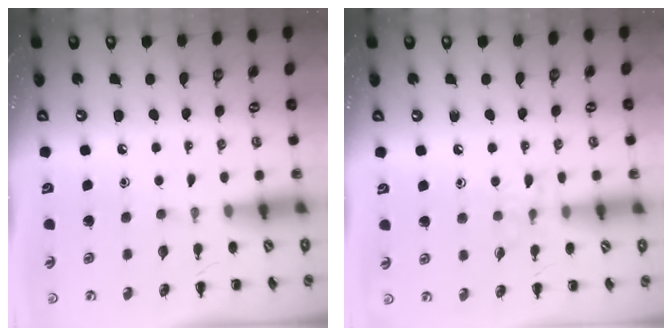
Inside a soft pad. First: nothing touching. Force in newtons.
{"total": 6.4, "press": 6.2, "slide": 1.5}